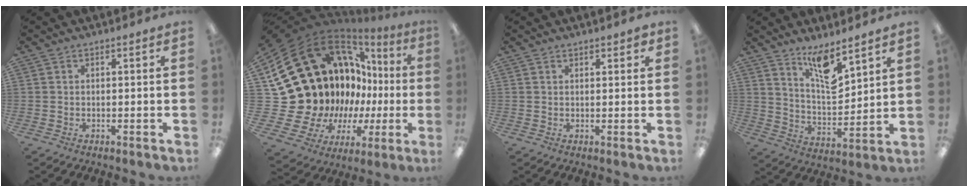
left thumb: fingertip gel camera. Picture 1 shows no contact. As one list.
[{"total": 27.7, "force": [4.8, 22.0, 16.1], "torque": [-0.300, -0.110, 0.177]}, {"total": 1.4, "force": [1.2, 0.4, 0.5], "torque": [-0.003, -0.004, 0.020]}, {"total": 10.8, "force": [8.1, 3.0, 6.5], "torque": [-0.107, -0.053, 0.141]}]